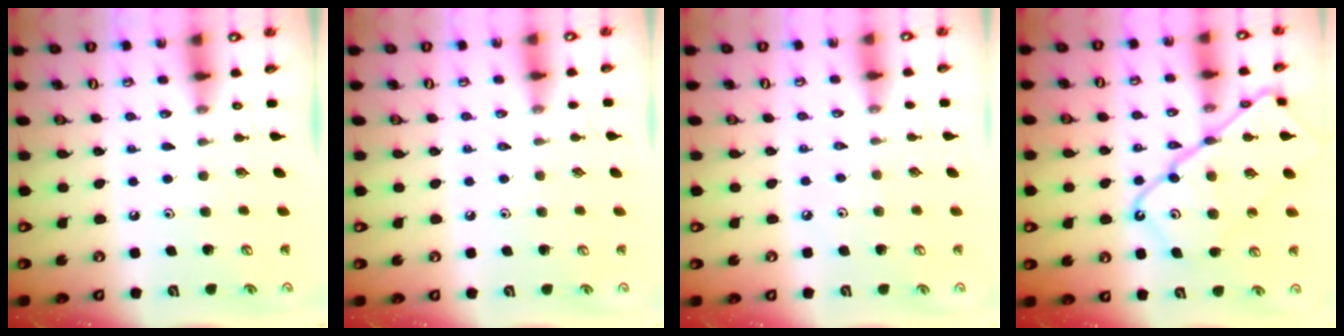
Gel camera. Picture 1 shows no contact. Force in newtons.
{"total": 1.9, "press": 1.8, "slide": 0.3}
{"total": 2.5, "press": 2.4, "slide": 0.5}
{"total": 19.3, "press": 19.2, "slide": 2.0}